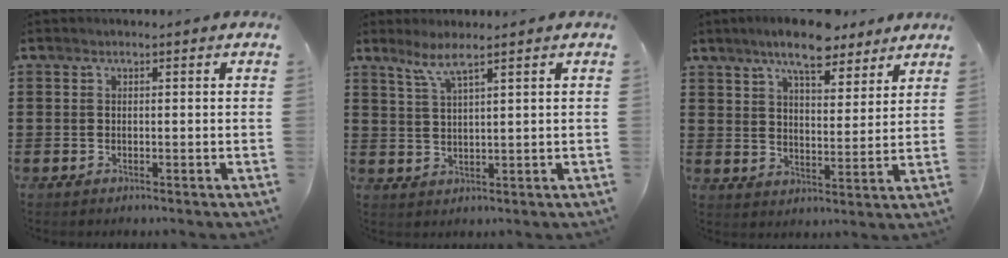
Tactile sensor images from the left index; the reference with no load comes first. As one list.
[{"total": 3.7, "force": [2.6, -0.1, 2.6], "torque": [-0.058, 0.000, 0.047]}, {"total": 8.8, "force": [7.3, 2.3, 4.4], "torque": [-0.091, -0.016, 0.132]}]